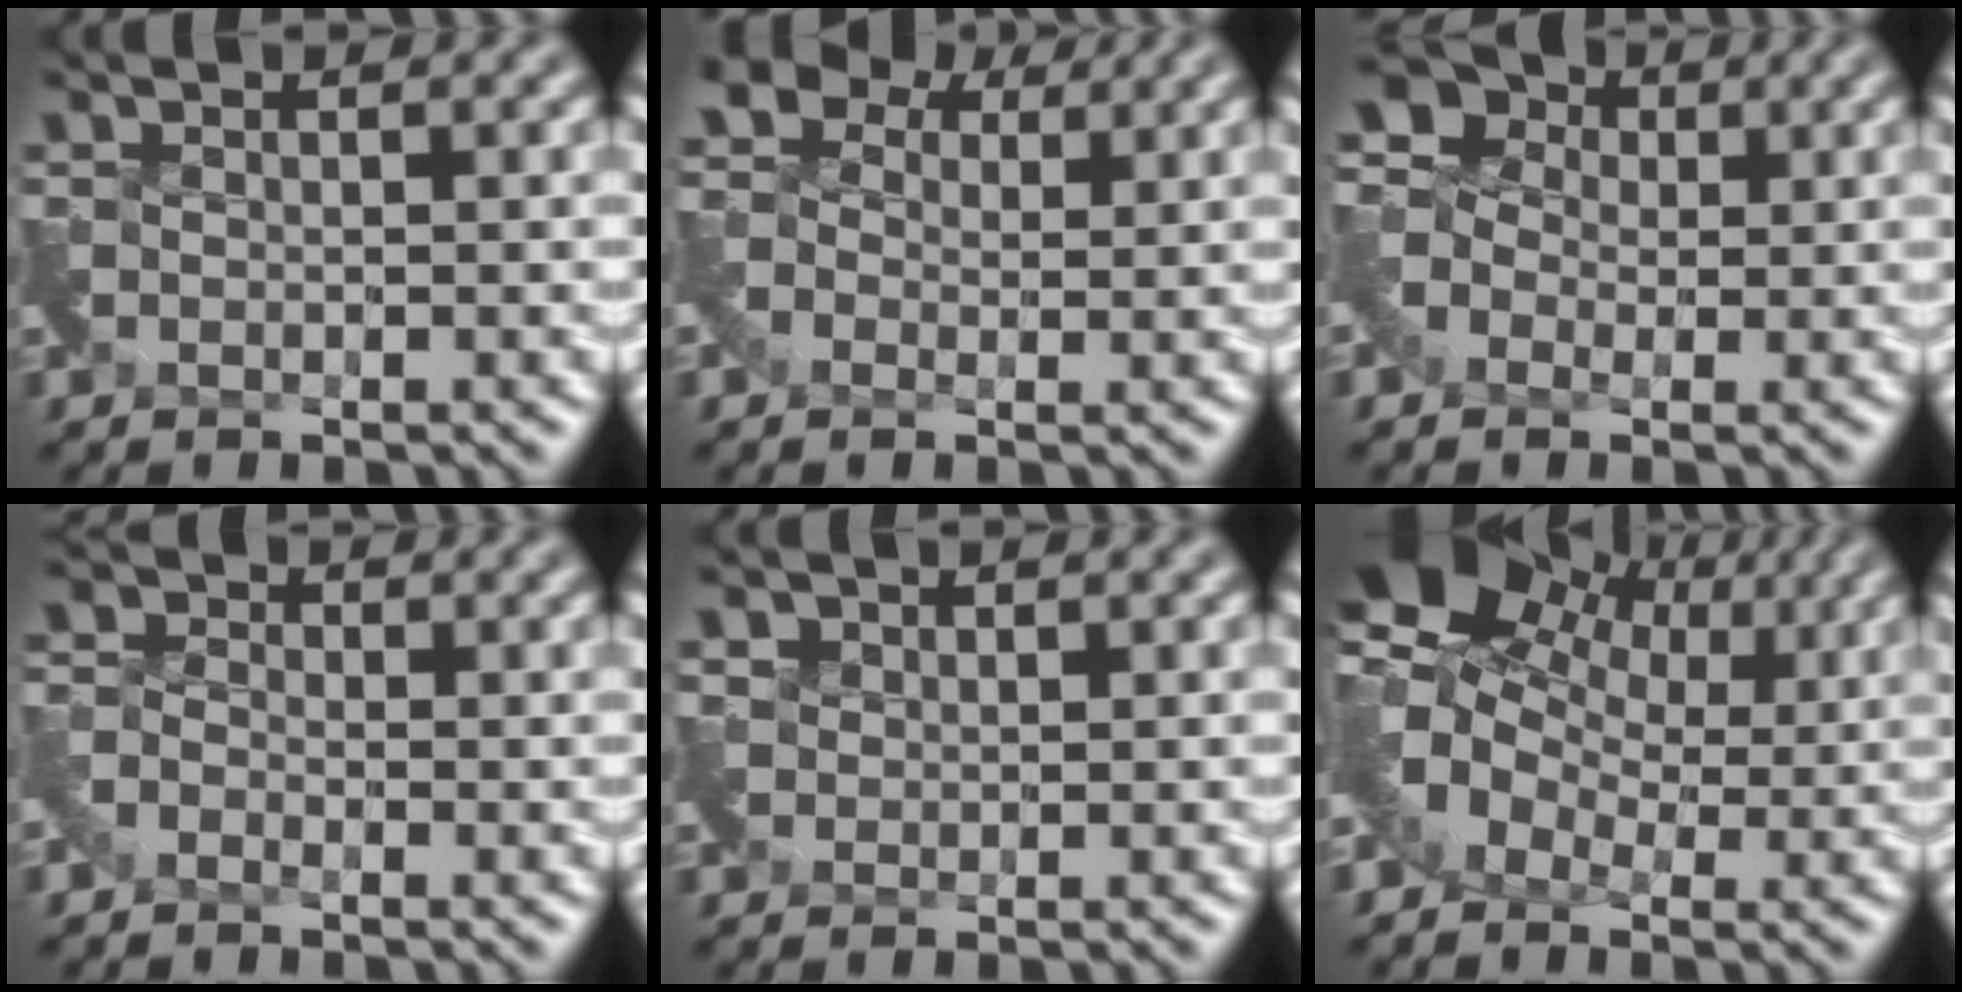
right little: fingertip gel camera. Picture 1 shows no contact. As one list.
[{"total": 4.8, "force": [1.5, 3.7, 2.7], "torque": [-0.072, 0.028, 0.015]}, {"total": 4.8, "force": [0.6, 4.0, 2.5], "torque": [-0.057, 0.029, 0.003]}, {"total": 1.4, "force": [-1.1, 0.8, 0.2], "torque": [-0.013, 0.004, -0.034]}, {"total": 0.8, "force": [0.5, 0.6, -0.3], "torque": [0.002, 0.005, 0.012]}, {"total": 7.7, "force": [3.1, 5.3, 4.7], "torque": [-0.079, 0.013, 0.044]}]